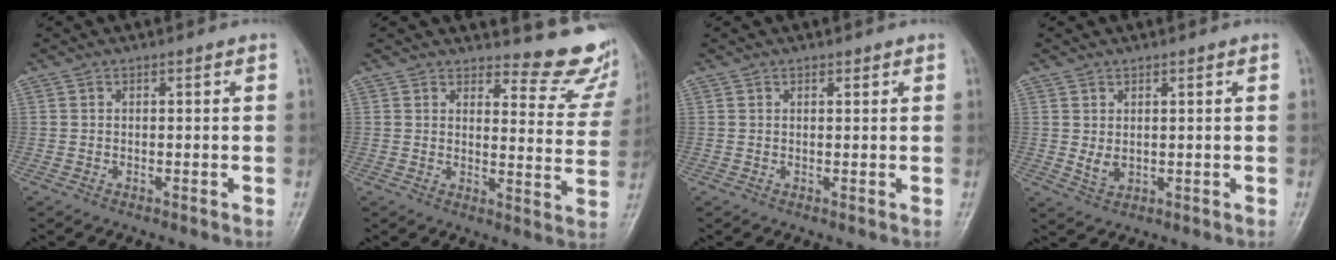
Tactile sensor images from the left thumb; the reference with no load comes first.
{"total": 11.6, "force": [10.9, 3.2, 2.5], "torque": [0.006, -0.116, 0.109]}
{"total": 0.7, "force": [0.5, 0.3, 0.4], "torque": [-0.004, -0.003, 0.007]}
{"total": 4.2, "force": [0.6, 2.7, 3.1], "torque": [-0.045, -0.012, 0.022]}